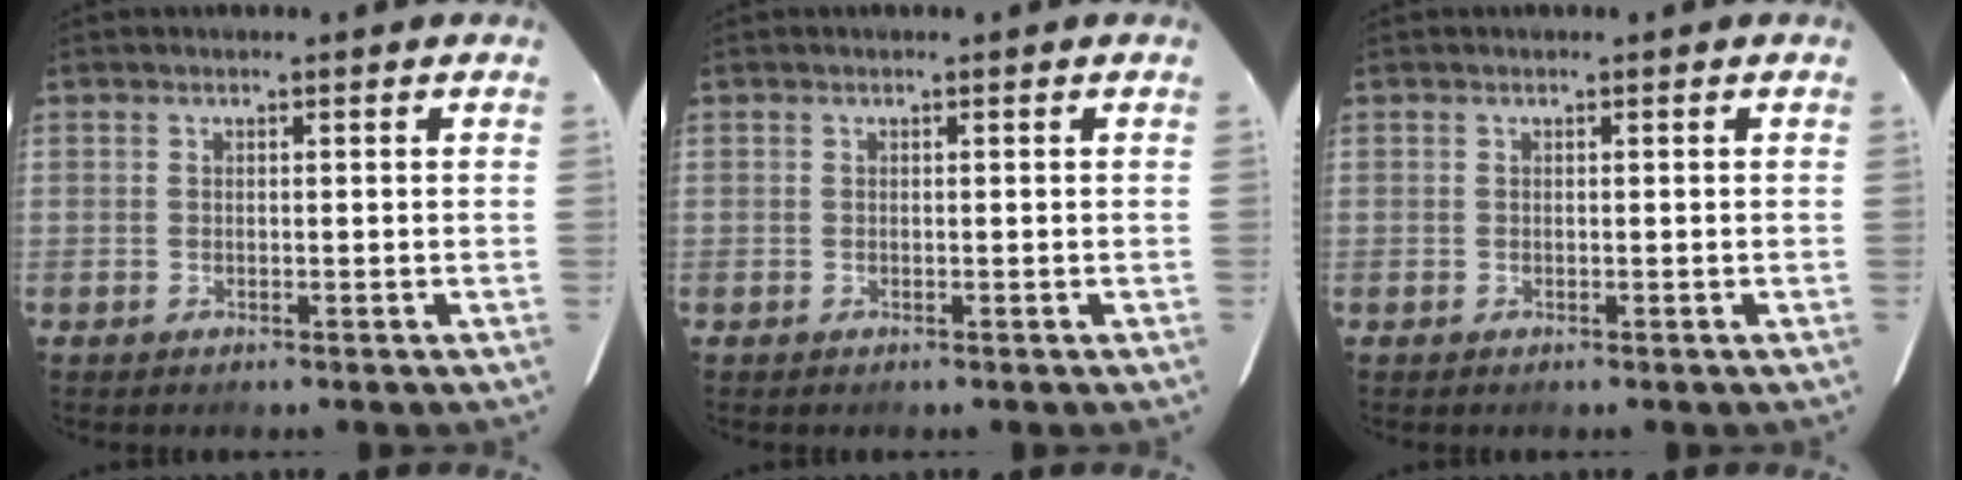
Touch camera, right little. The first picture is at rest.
{"total": 0.0}
{"total": 0.0}